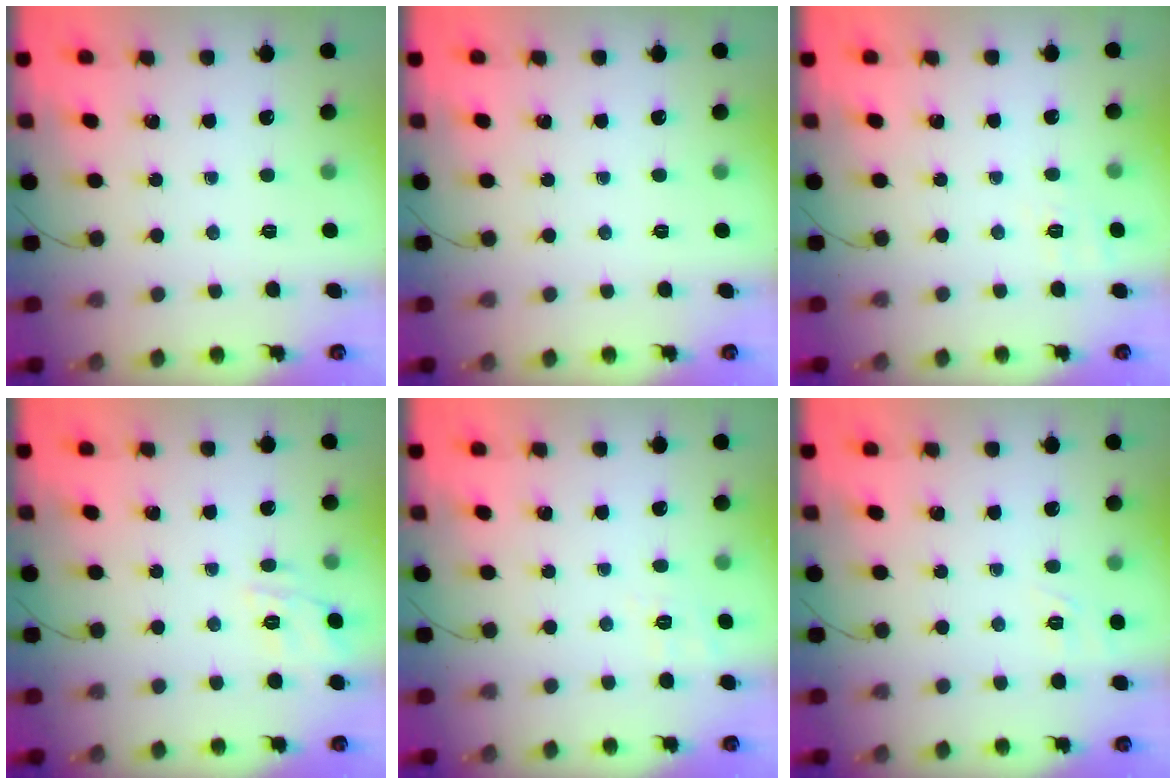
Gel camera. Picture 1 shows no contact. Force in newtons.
{"total": 0.0}
{"total": 5.1, "press": 4.8, "slide": 1.8}
{"total": 9.2, "press": 9.1, "slide": 1.7}
{"total": 3.3, "press": 2.7, "slide": 1.9}
{"total": 1.6, "press": 0.2, "slide": 1.6}